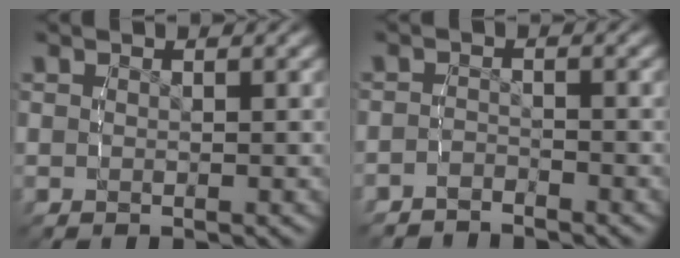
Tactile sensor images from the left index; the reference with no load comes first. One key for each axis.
{"total": 2.4, "fx": -2.4, "fy": 0.3, "fz": -0.2, "tx": -0.001, "ty": -0.011, "tz": -0.040}